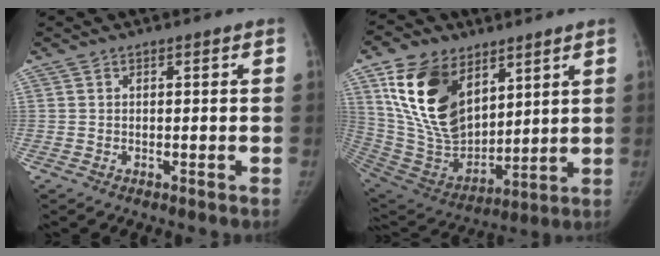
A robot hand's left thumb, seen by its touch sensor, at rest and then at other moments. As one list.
[{"total": 21.7, "force": [9.6, 13.4, 14.1], "torque": [-0.233, -0.048, 0.192]}]